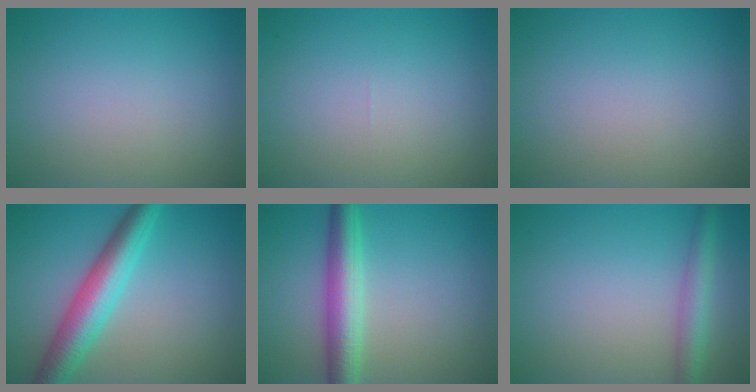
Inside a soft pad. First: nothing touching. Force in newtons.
{"total": 0.0}
{"total": 0.0}
{"total": 6.1, "press": 6.1, "slide": 0.1}
{"total": 5.0, "press": 5.0, "slide": 0.1}
{"total": 3.0, "press": 3.0, "slide": 0.1}